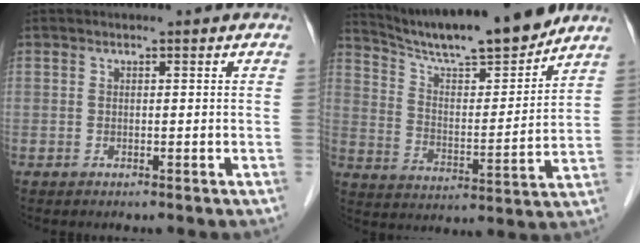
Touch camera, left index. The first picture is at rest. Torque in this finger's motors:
{"motor_torque": [0.26, -0.18, 0.27, 0.05]}